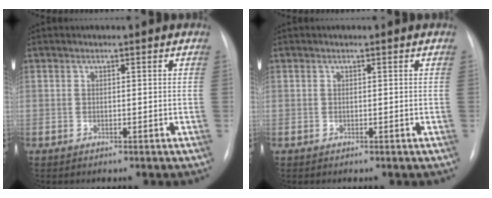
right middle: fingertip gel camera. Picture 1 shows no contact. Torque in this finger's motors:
{"motor_torque": [0.00, 0.00, 0.00, 0.00]}